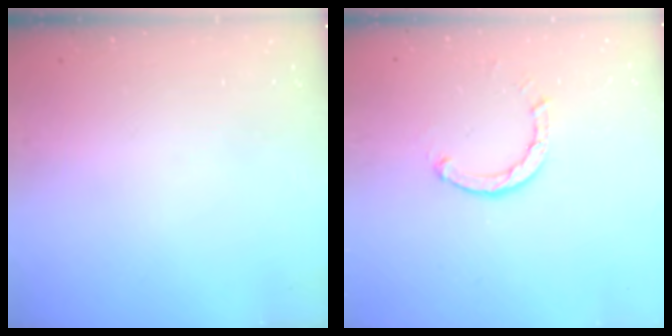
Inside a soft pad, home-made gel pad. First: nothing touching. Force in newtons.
{"total": 2.6, "press": 2.6, "slide": 0.3}